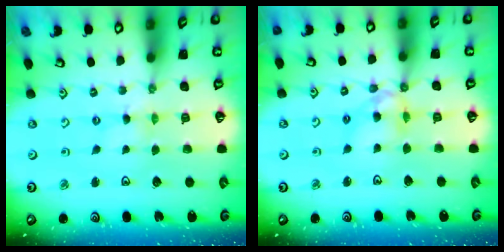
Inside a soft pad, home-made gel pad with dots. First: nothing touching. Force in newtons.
{"total": 11.3, "press": 11.3, "slide": 1.3}